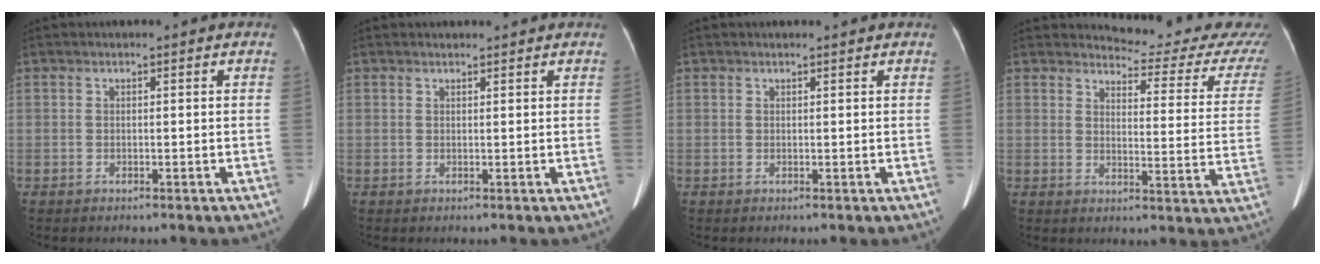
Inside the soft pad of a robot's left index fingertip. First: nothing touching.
{"total": 2.1, "force": [2.0, 0.3, 0.4], "torque": [-0.012, 0.016, 0.027]}
{"total": 2.0, "force": [1.9, 0.2, 0.5], "torque": [-0.010, 0.012, 0.021]}
{"total": 16.1, "force": [15.9, 1.0, 2.4], "torque": [-0.013, -0.112, 0.157]}